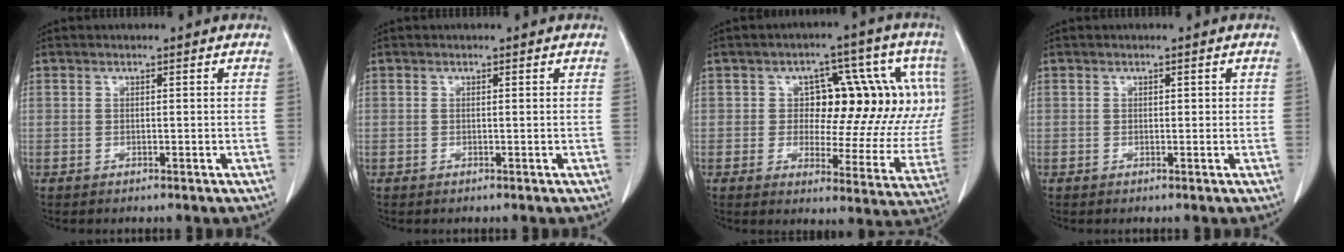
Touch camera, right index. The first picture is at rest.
{"total": 0.0}
{"total": 16.5, "force": [3.8, 8.4, 13.6], "torque": [-0.147, 0.032, 0.050]}
{"total": 0.7, "force": [0.2, 0.4, 0.5], "torque": [-0.005, 0.001, 0.002]}